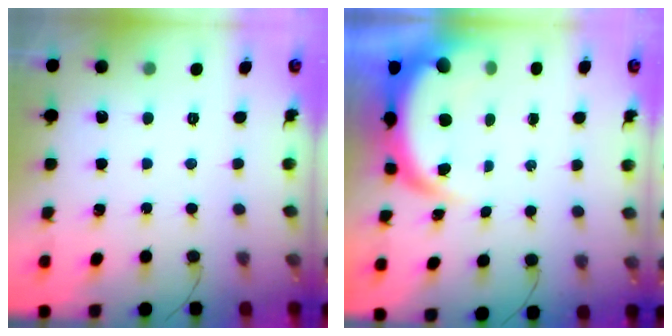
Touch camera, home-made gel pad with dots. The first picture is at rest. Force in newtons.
{"total": 6.9, "press": 6.8, "slide": 0.8}